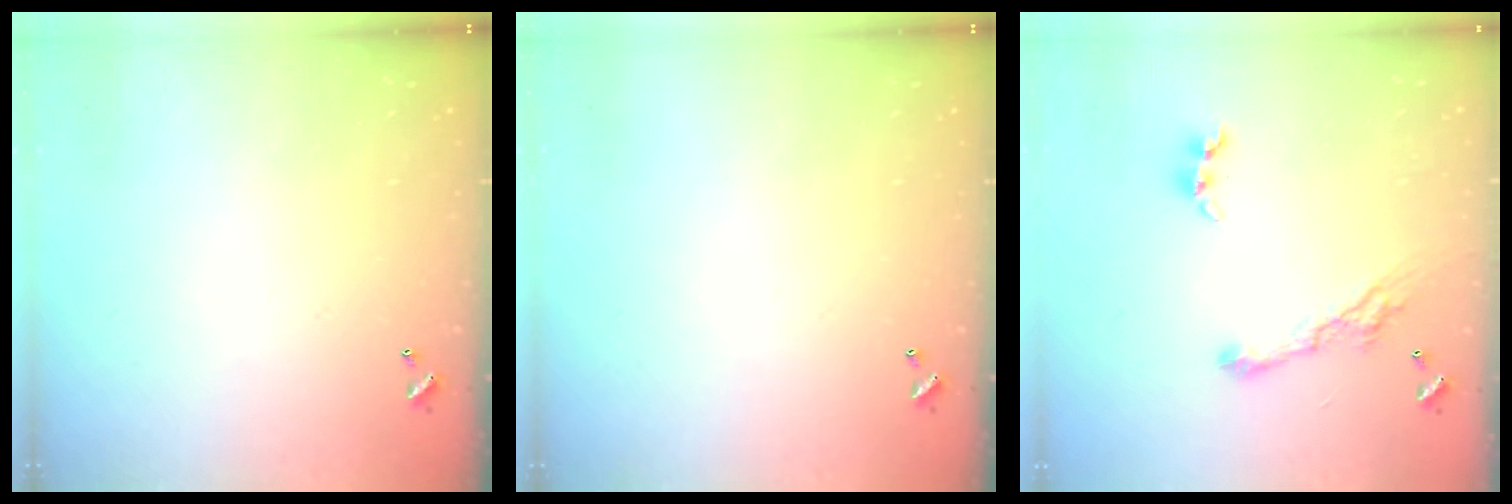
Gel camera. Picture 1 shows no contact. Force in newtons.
{"total": 0.0}
{"total": 7.6, "press": 7.5, "slide": 1.1}